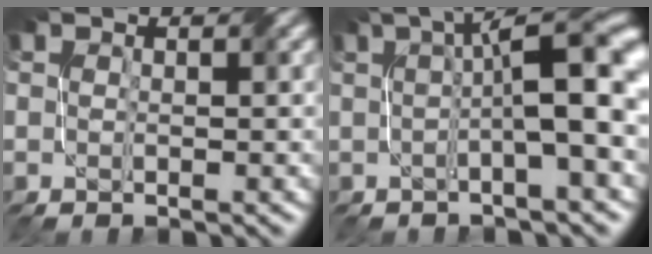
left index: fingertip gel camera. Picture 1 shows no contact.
{"total": 8.3, "force": [0.7, 1.7, 8.1], "torque": [-0.101, 0.027, 0.005]}